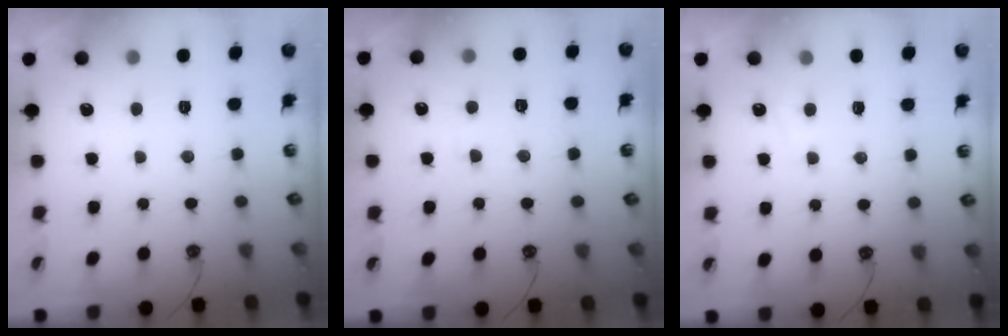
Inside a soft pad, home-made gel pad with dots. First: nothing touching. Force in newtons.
{"total": 4.9, "press": 4.8, "slide": 1.0}
{"total": 1.5, "press": 1.4, "slide": 0.4}